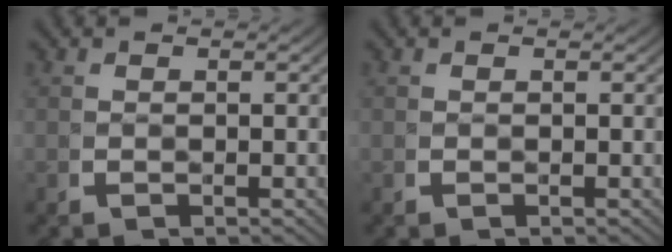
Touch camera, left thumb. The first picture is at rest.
{"total": 0.0}